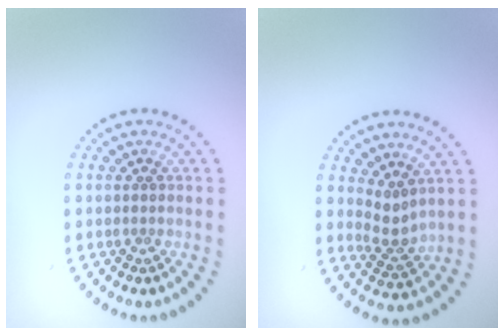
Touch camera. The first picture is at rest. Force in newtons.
{"total": 2.1, "press": 1.4, "slide": 1.5}